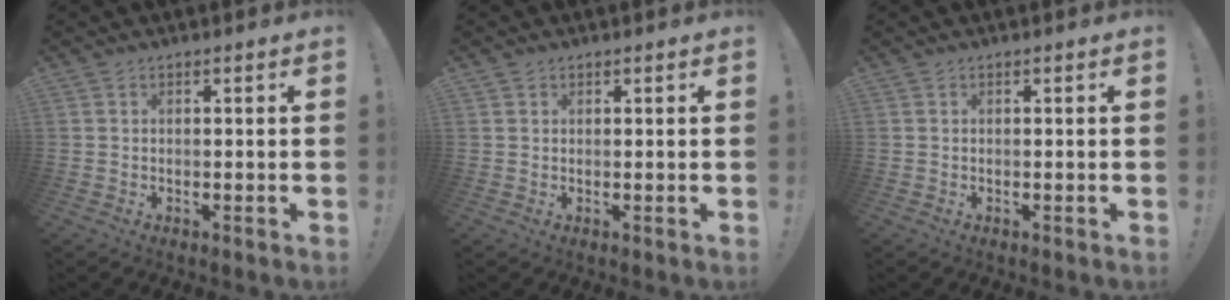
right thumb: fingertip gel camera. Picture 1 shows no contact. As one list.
[{"total": 0.7, "force": [0.5, 0.4, 0.1], "torque": [0.005, -0.003, 0.009]}, {"total": 0.0}]